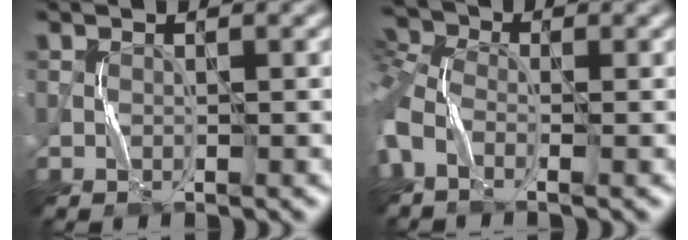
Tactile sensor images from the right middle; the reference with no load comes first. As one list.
[{"total": 5.6, "force": [-0.8, 3.5, 4.3], "torque": [-0.121, 0.003, -0.024]}]